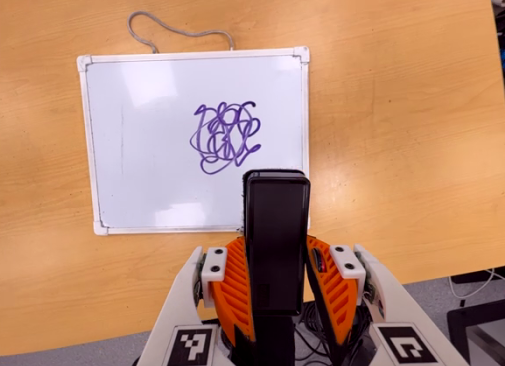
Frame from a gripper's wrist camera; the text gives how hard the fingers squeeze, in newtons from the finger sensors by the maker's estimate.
{"total": 4.1, "left": 2.5, "right": 5.6}